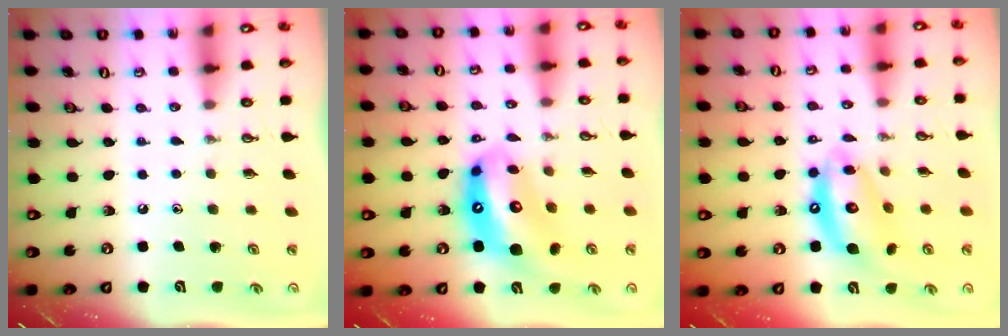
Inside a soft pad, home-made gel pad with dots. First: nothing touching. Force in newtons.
{"total": 15.5, "press": 15.4, "slide": 1.4}
{"total": 12.6, "press": 12.5, "slide": 1.4}